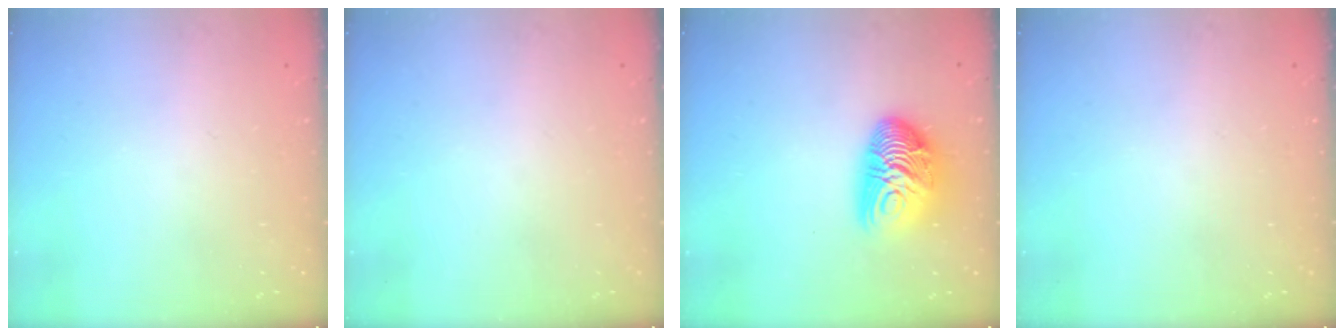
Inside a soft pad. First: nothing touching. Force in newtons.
{"total": 0.0}
{"total": 13.5, "press": 13.5, "slide": 0.2}
{"total": 0.0}